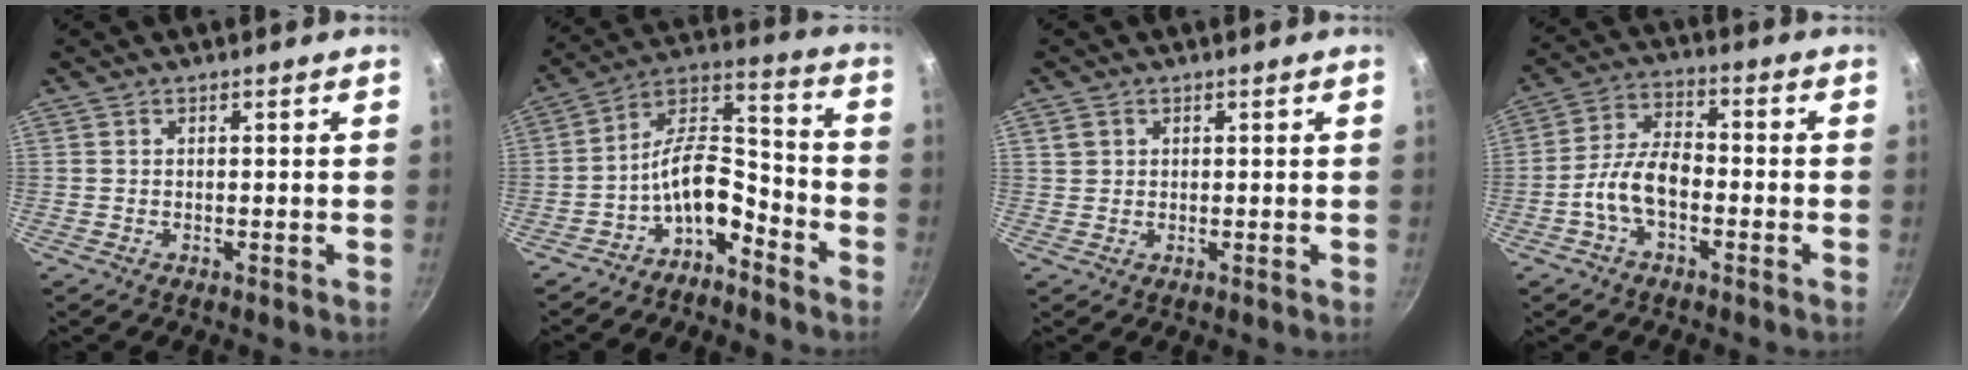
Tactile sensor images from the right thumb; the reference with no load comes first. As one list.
[{"total": 11.3, "force": [-6.7, 5.4, 7.4], "torque": [-0.119, 0.092, -0.125]}, {"total": 1.8, "force": [0.7, 1.6, 0.6], "torque": [-0.006, 0.004, 0.013]}, {"total": 8.7, "force": [-3.0, 4.6, 6.8], "torque": [-0.117, 0.040, -0.064]}]